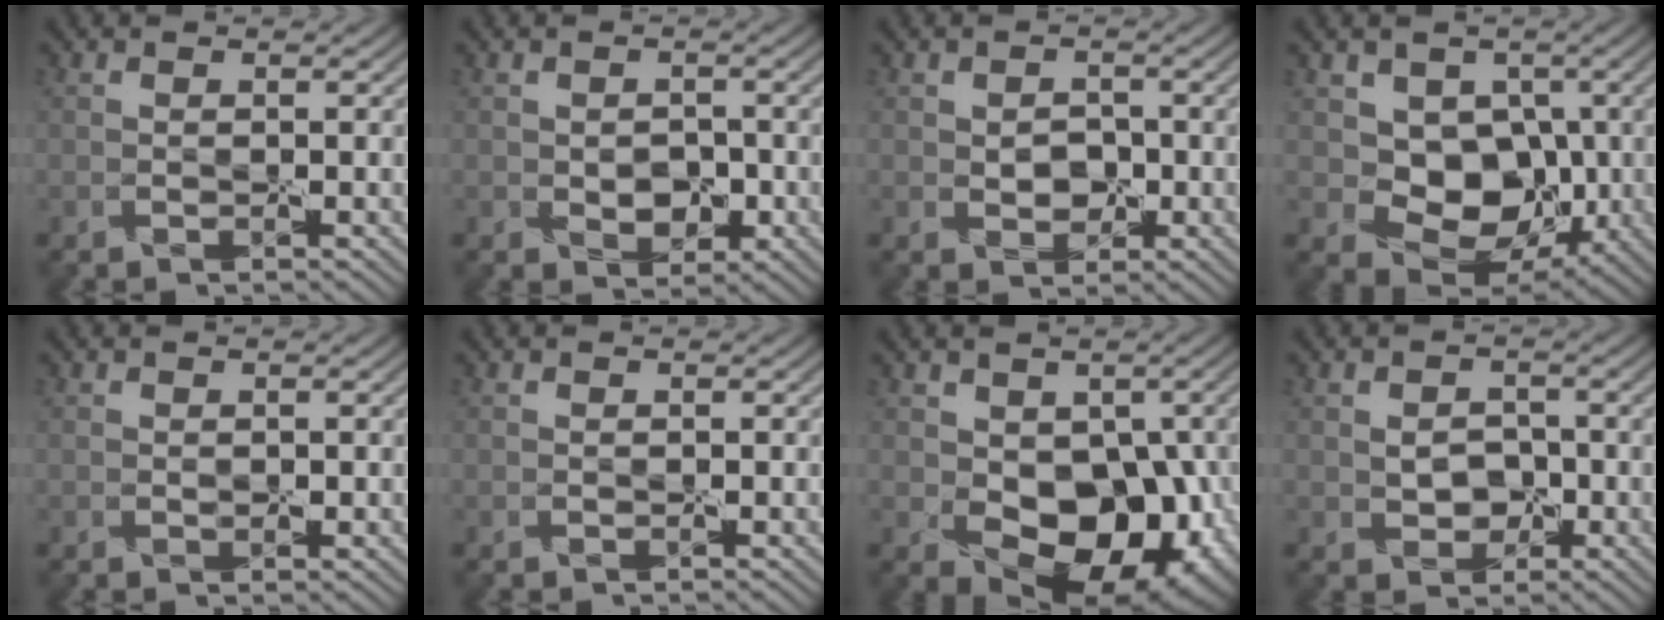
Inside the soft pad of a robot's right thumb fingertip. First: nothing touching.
{"total": 1.4, "force": [-0.4, 1.3, 0.5], "torque": [-0.003, -0.003, -0.008]}
{"total": 0.9, "force": [0.0, 0.9, 0.1], "torque": [0.004, 0.005, -0.005]}
{"total": 6.7, "force": [0.7, 5.6, 3.5], "torque": [-0.048, -0.013, -0.002]}
{"total": 0.0}
{"total": 0.0}
{"total": 10.5, "force": [-1.8, 7.2, 7.4], "torque": [-0.082, -0.016, -0.016]}
{"total": 1.4, "force": [-0.2, 1.3, 0.3], "torque": [-0.003, 0.004, -0.004]}